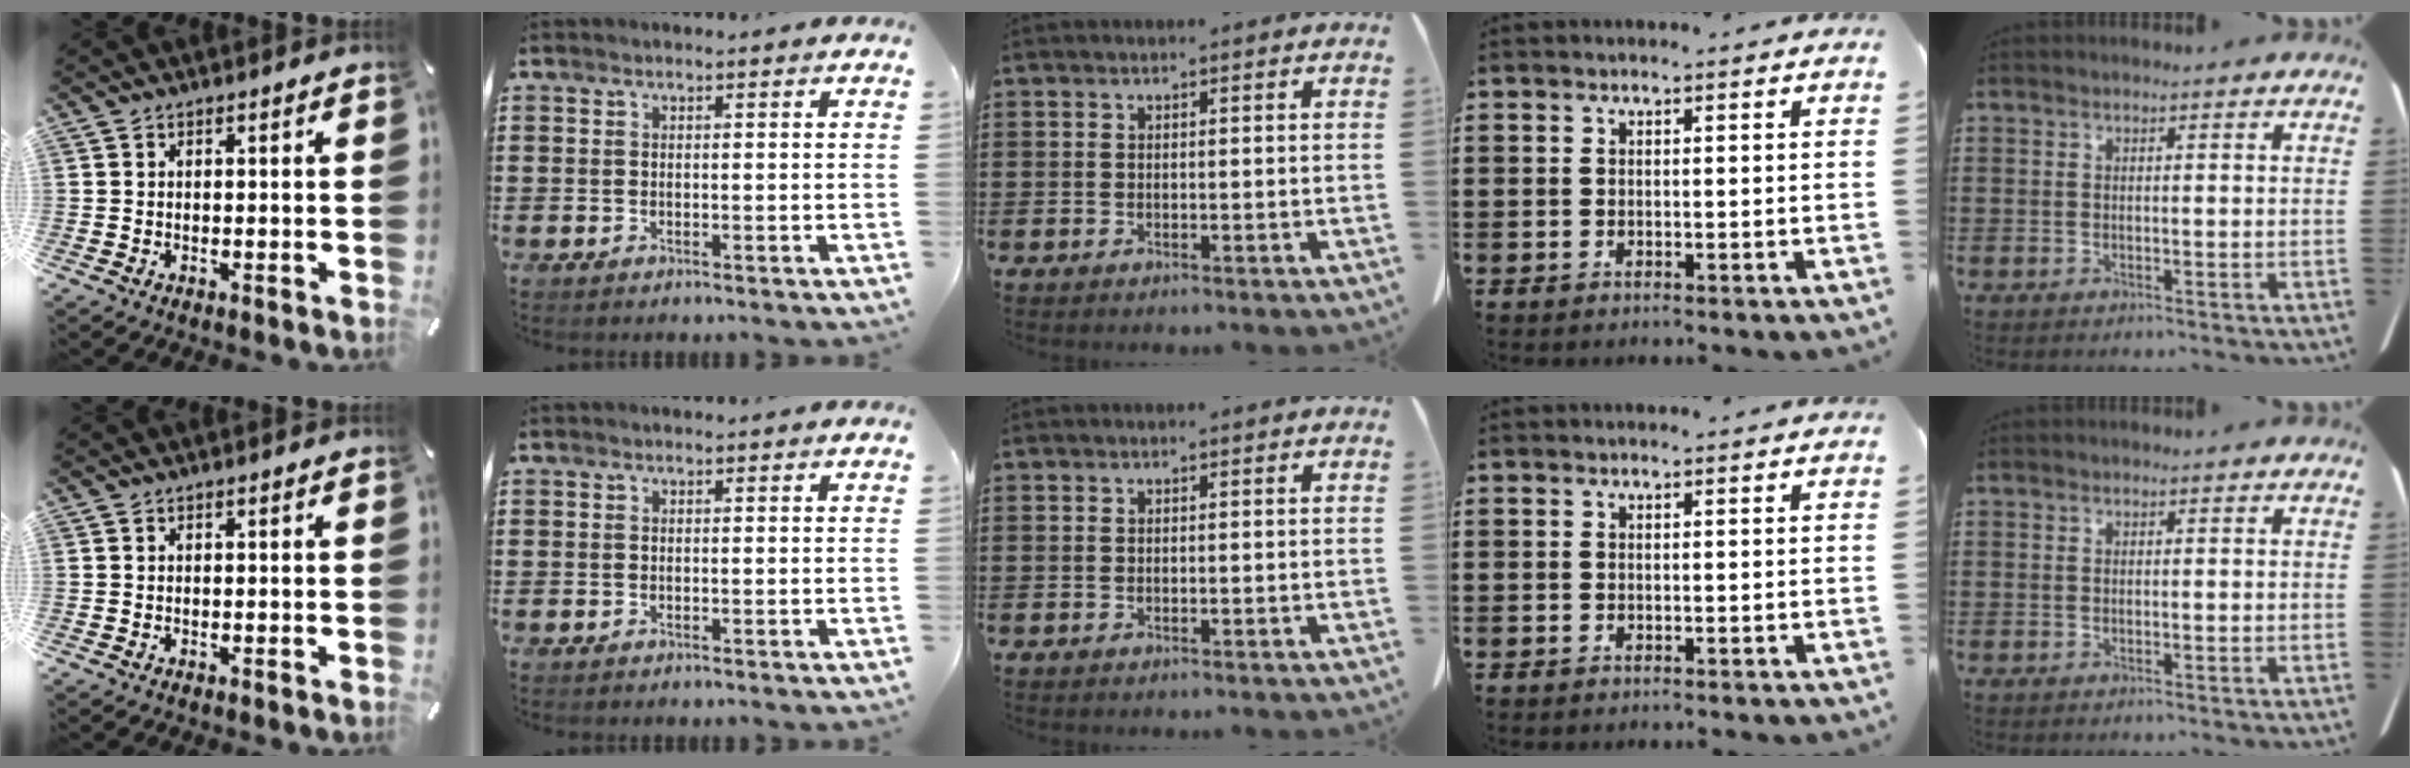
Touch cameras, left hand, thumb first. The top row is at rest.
{}